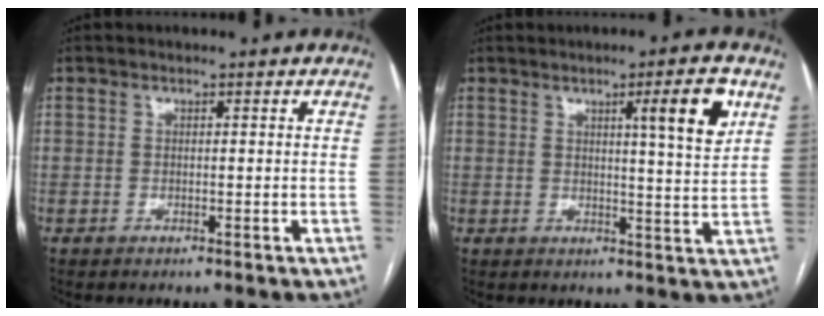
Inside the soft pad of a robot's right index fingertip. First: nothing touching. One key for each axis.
{"total": 7.4, "fx": 3.2, "fy": 0.2, "fz": 6.7, "tx": -0.093, "ty": -0.005, "tz": 0.043}